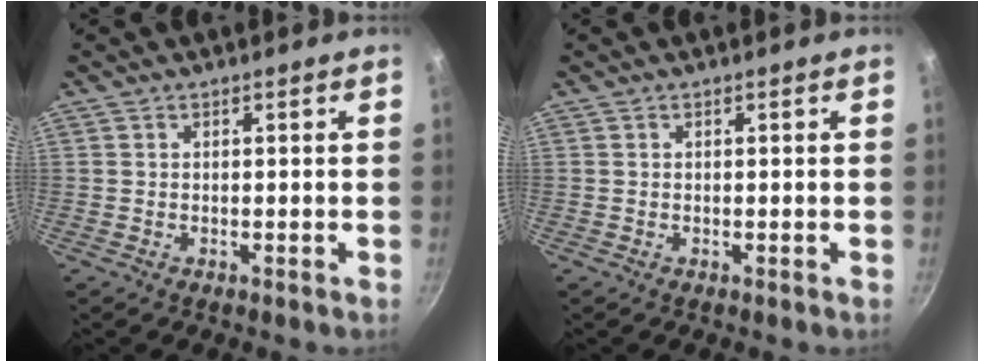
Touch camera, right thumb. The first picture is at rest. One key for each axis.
{"total": 0.0}